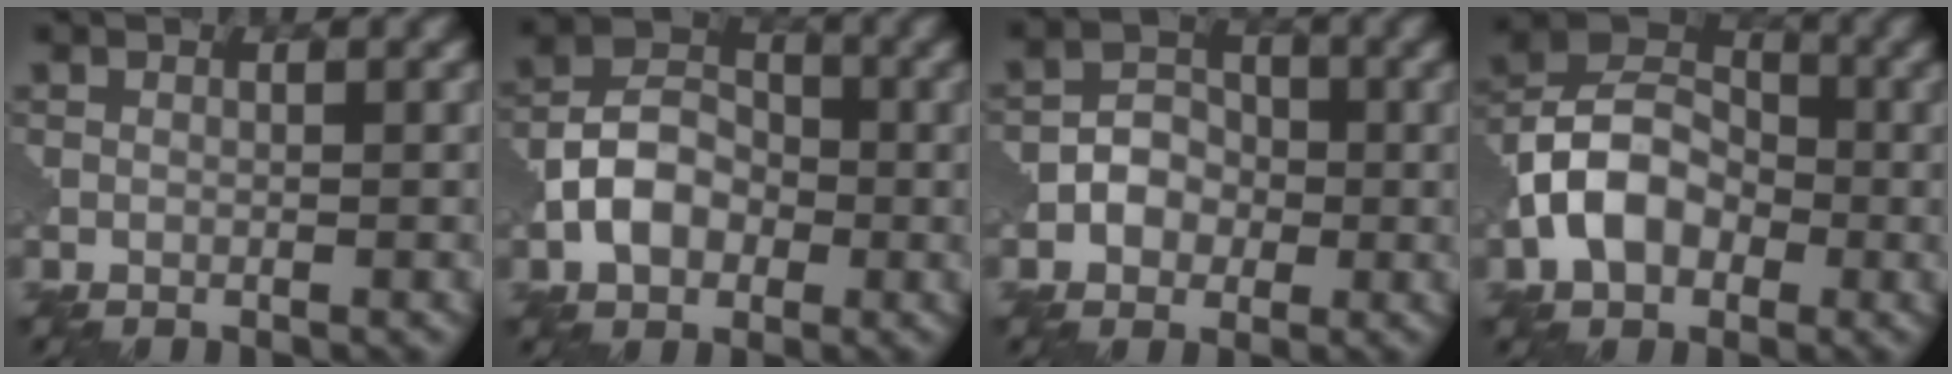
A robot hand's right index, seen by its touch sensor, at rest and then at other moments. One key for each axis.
{"total": 5.2, "fx": -1.6, "fy": 3.7, "fz": 3.2, "tx": -0.054, "ty": 0.008, "tz": -0.036}
{"total": 3.0, "fx": -0.9, "fy": 2.5, "fz": 1.4, "tx": -0.017, "ty": 0.007, "tz": -0.020}
{"total": 7.1, "fx": -2.2, "fy": 5.1, "fz": 4.4, "tx": -0.080, "ty": 0.014, "tz": -0.056}